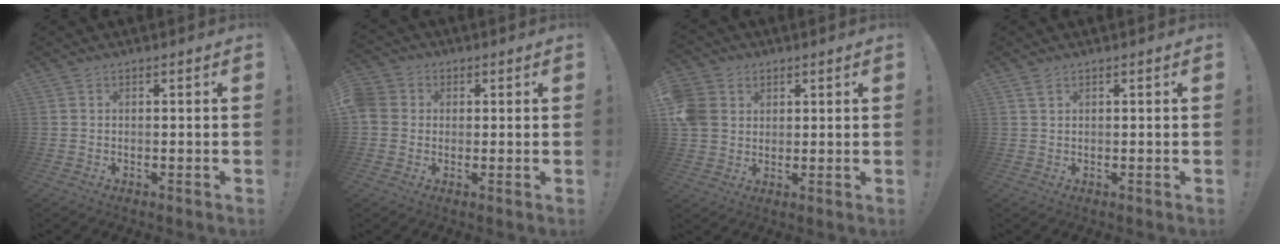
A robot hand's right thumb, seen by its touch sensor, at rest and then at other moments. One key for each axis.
{"total": 4.9, "fx": 0.1, "fy": 4.6, "fz": 1.6, "tx": -0.040, "ty": 0.013, "tz": 0.004}
{"total": 7.8, "fx": 2.4, "fy": 6.9, "fz": 2.8, "tx": -0.060, "ty": -0.008, "tz": 0.050}
{"total": 1.7, "fx": 1.1, "fy": 0.7, "fz": 1.0, "tx": -0.021, "ty": 0.001, "tz": 0.020}